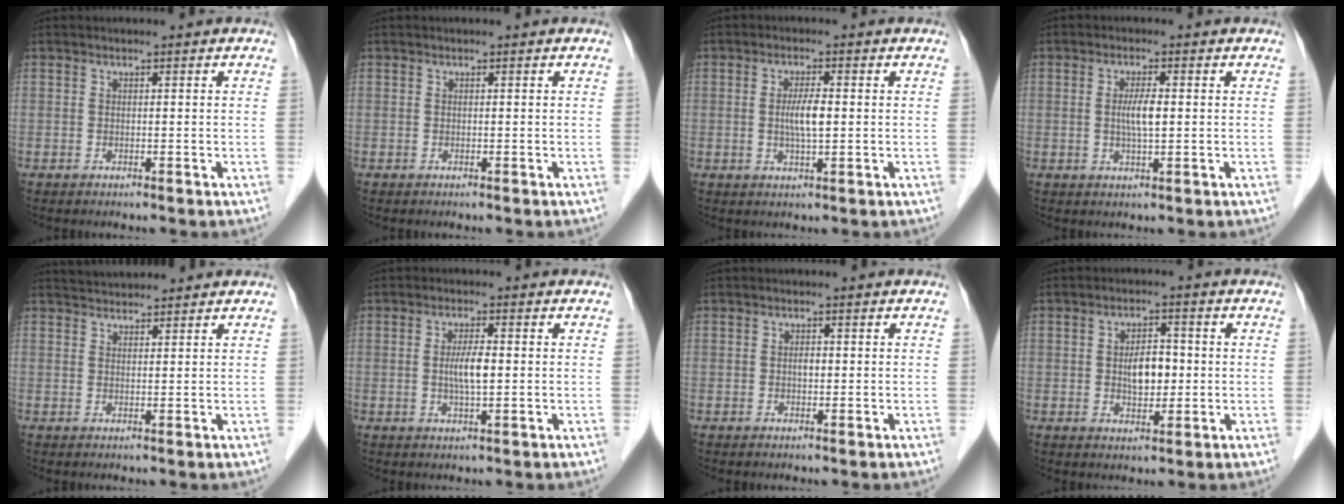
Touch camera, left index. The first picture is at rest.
{"total": 0.0}
{"total": 3.8, "force": [0.0, 0.6, 3.8], "torque": [-0.072, -0.003, -0.002]}
{"total": 3.5, "force": [0.1, 0.5, 3.4], "torque": [-0.064, -0.003, 0.001]}
{"total": 3.8, "force": [3.7, 0.6, 0.5], "torque": [-0.011, 0.031, 0.062]}
{"total": 3.8, "force": [0.0, 0.7, 3.8], "torque": [-0.072, -0.003, -0.002]}
{"total": 1.0, "force": [0.0, 0.5, 0.8], "torque": [-0.014, 0.000, -0.001]}
{"total": 4.9, "force": [0.0, 2.5, 4.2], "torque": [-0.073, 0.004, 0.001]}